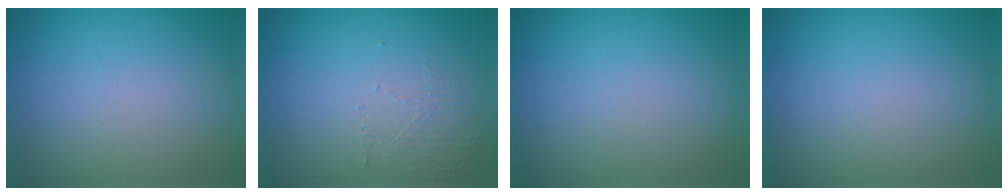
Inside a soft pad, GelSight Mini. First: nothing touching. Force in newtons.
{"total": 1.4, "press": 0.4, "slide": 1.4}
{"total": 0.0}
{"total": 0.0}